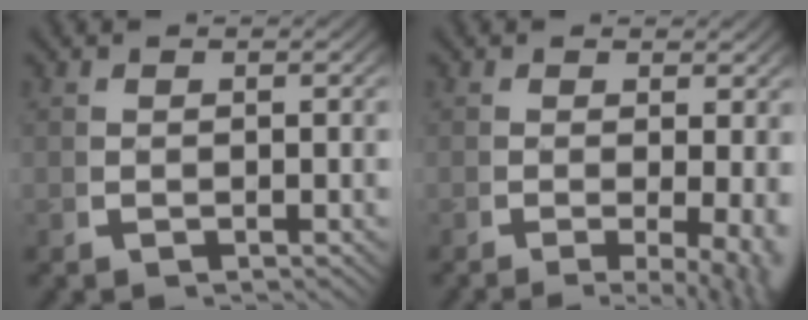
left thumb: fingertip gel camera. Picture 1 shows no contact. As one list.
[{"total": 5.8, "force": [-2.9, 2.2, 4.5], "torque": [-0.065, -0.032, -0.033]}]